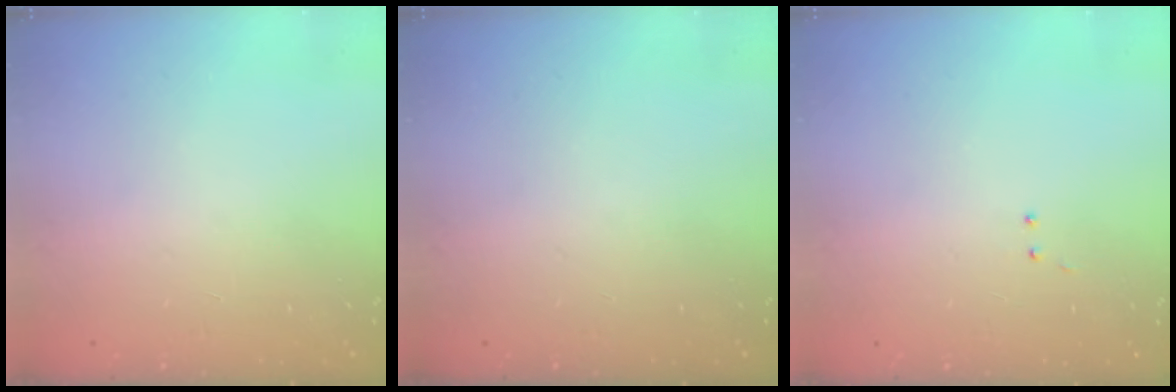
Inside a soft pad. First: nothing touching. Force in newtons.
{"total": 0.0}
{"total": 3.0, "press": 2.9, "slide": 0.7}